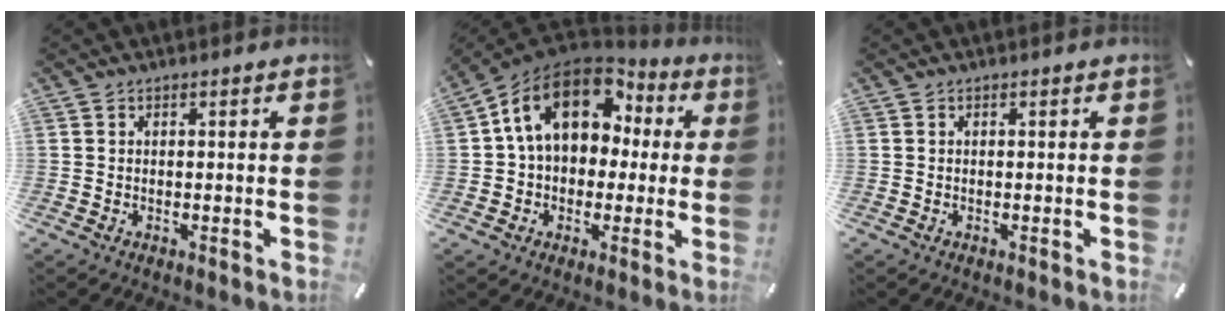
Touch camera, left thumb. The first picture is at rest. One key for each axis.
{"total": 16.2, "fx": 5.0, "fy": 11.9, "fz": 9.7, "tx": -0.176, "ty": -0.013, "tz": 0.090}
{"total": 0.0}